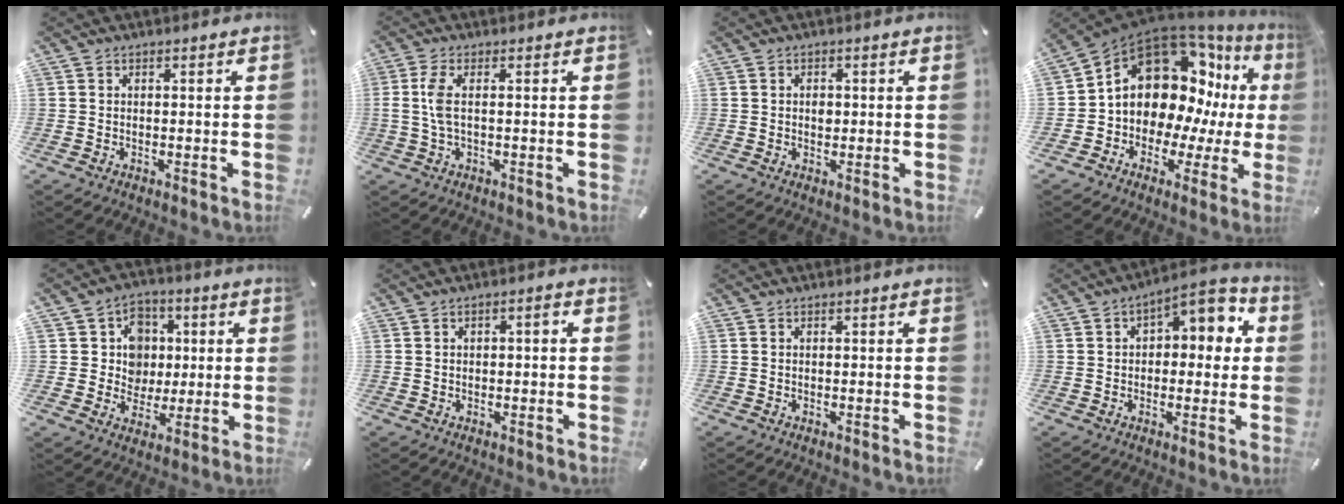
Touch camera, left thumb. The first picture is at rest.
{"total": 4.7, "force": [0.2, 1.1, 4.6], "torque": [-0.108, -0.010, -0.002]}
{"total": 1.6, "force": [0.1, 1.3, 1.0], "torque": [-0.013, 0.001, -0.002]}
{"total": 17.3, "force": [6.0, 12.3, 10.5], "torque": [-0.177, -0.061, 0.109]}
{"total": 10.0, "force": [1.2, 9.4, 3.0], "torque": [-0.047, 0.001, 0.028]}
{"total": 1.6, "force": [-0.1, 0.8, 1.4], "torque": [-0.027, 0.006, -0.005]}
{"total": 0.0}
{"total": 6.9, "force": [2.2, 4.1, 5.2], "torque": [-0.057, -0.019, 0.027]}